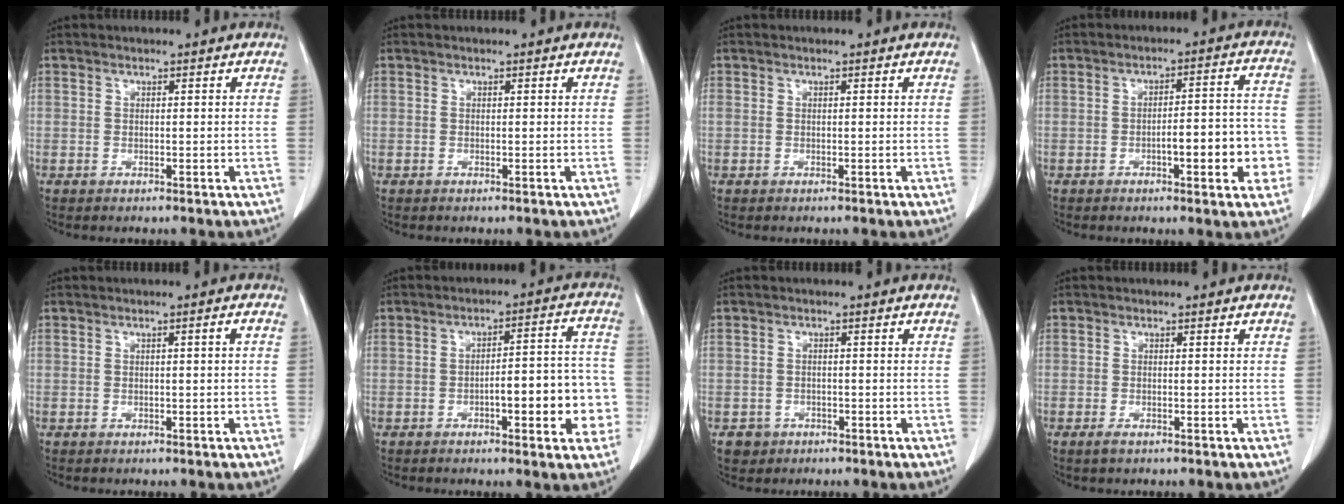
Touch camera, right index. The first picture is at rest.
{"total": 0.0}
{"total": 0.0}
{"total": 8.8, "force": [-2.8, 2.1, 8.1], "torque": [-0.102, 0.024, -0.032]}
{"total": 0.9, "force": [-0.1, -0.1, 0.9], "torque": [-0.015, 0.001, 0.001]}
{"total": 11.0, "force": [-3.2, 2.8, 10.1], "torque": [-0.118, 0.033, -0.038]}
{"total": 2.4, "force": [-1.2, 2.1, 0.1], "torque": [-0.001, 0.010, -0.017]}
{"total": 1.0, "force": [-0.7, 0.3, 0.7], "torque": [-0.015, -0.002, -0.010]}